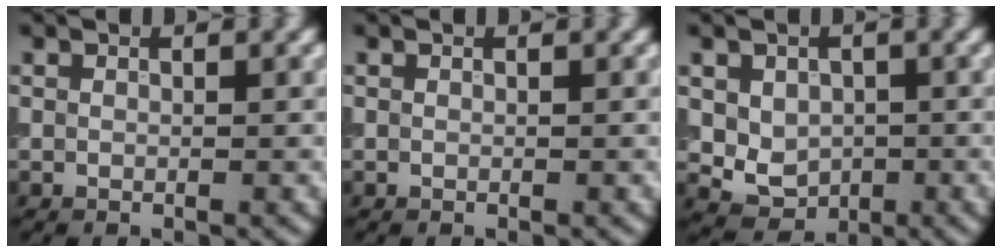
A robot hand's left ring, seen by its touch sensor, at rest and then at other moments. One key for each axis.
{"total": 0.0}
{"total": 3.8, "fx": 0.1, "fy": 3.1, "fz": 2.1, "tx": -0.030, "ty": -0.007, "tz": 0.012}